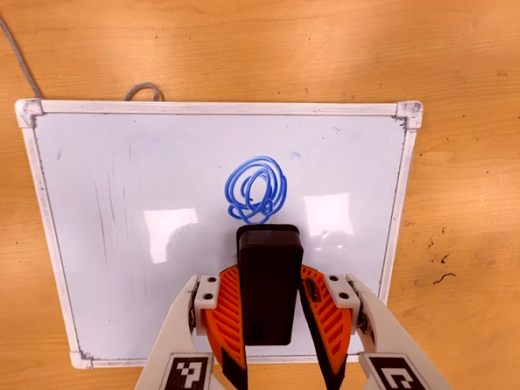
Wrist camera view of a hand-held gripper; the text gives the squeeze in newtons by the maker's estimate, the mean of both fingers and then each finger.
{"total": 4.5, "left": 3.8, "right": 5.2}